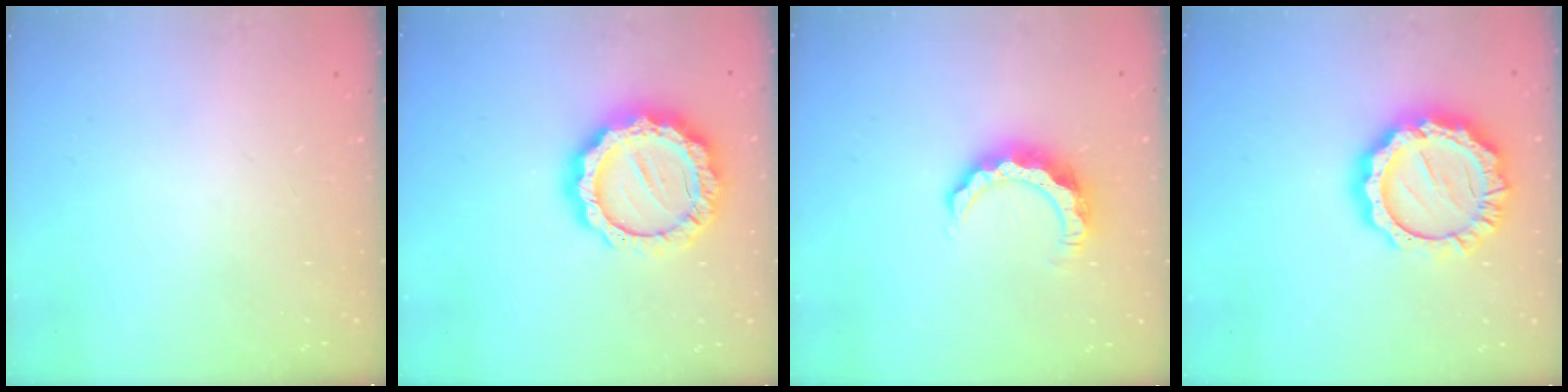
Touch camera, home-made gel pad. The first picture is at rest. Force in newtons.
{"total": 18.6, "press": 18.5, "slide": 1.4}
{"total": 8.2, "press": 8.2, "slide": 0.7}
{"total": 20.7, "press": 20.6, "slide": 1.8}